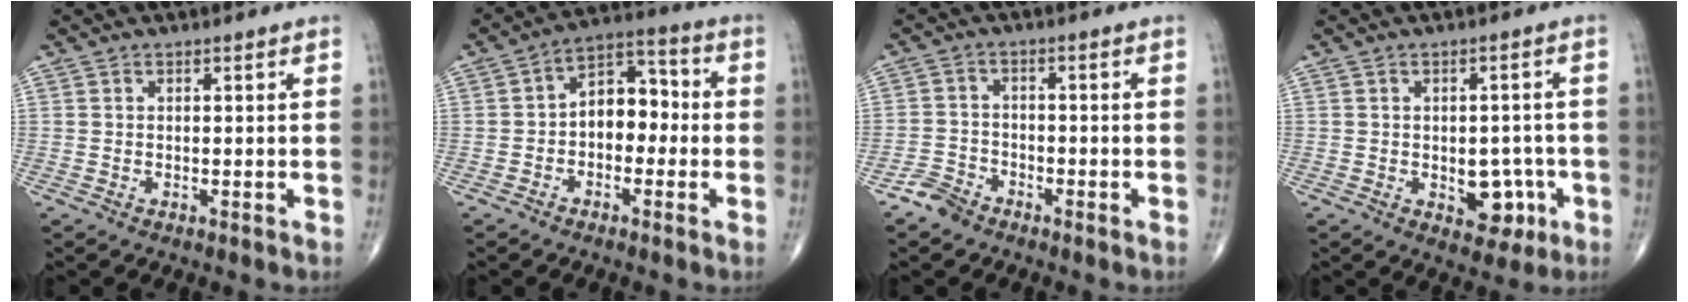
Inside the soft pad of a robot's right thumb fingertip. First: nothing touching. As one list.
[{"total": 8.9, "force": [-0.9, 5.9, 6.6], "torque": [-0.071, 0.037, -0.033]}, {"total": 3.7, "force": [-3.0, 2.0, 0.7], "torque": [-0.008, 0.013, -0.062]}, {"total": 6.9, "force": [-2.0, 4.5, 4.8], "torque": [-0.025, 0.012, -0.017]}]